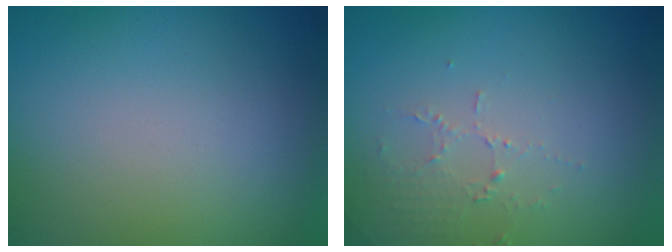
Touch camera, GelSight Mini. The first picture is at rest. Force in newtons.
{"total": 1.9, "press": 1.8, "slide": 0.4}